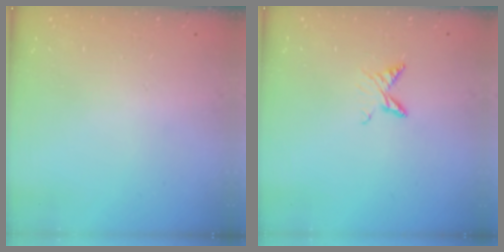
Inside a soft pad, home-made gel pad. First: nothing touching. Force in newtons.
{"total": 6.0, "press": 5.9, "slide": 0.6}